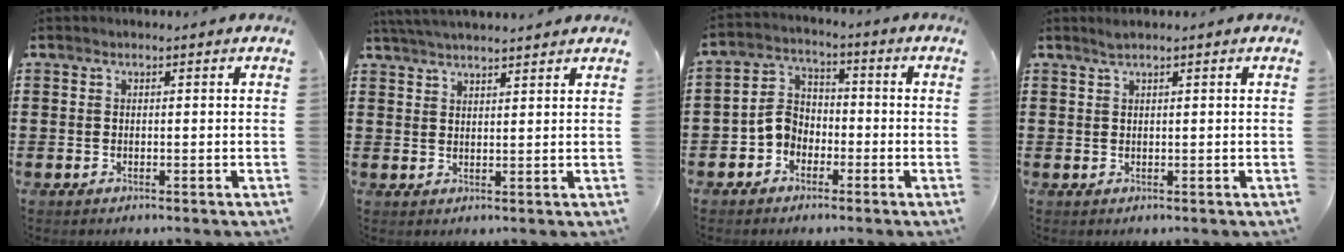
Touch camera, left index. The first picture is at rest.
{"total": 3.4, "force": [3.3, -0.2, 0.8], "torque": [-0.026, -0.004, 0.062]}
{"total": 5.2, "force": [-2.4, 4.2, 2.1], "torque": [-0.066, 0.011, -0.056]}
{"total": 1.1, "force": [0.9, 0.0, 0.7], "torque": [-0.014, 0.000, 0.016]}